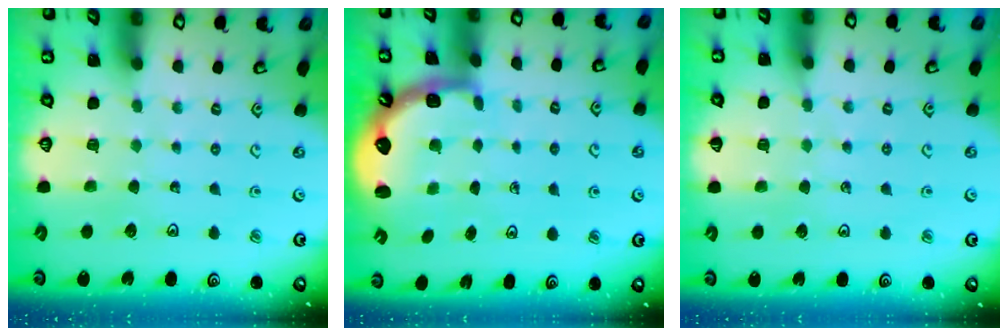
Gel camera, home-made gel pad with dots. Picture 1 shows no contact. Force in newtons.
{"total": 2.9, "press": 2.4, "slide": 1.6}
{"total": 4.3, "press": 4.3, "slide": 0.7}